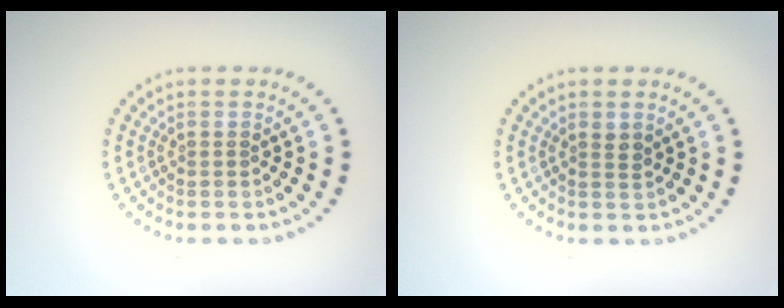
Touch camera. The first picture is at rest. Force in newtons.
{"total": 0.9, "press": 0.8, "slide": 0.5}